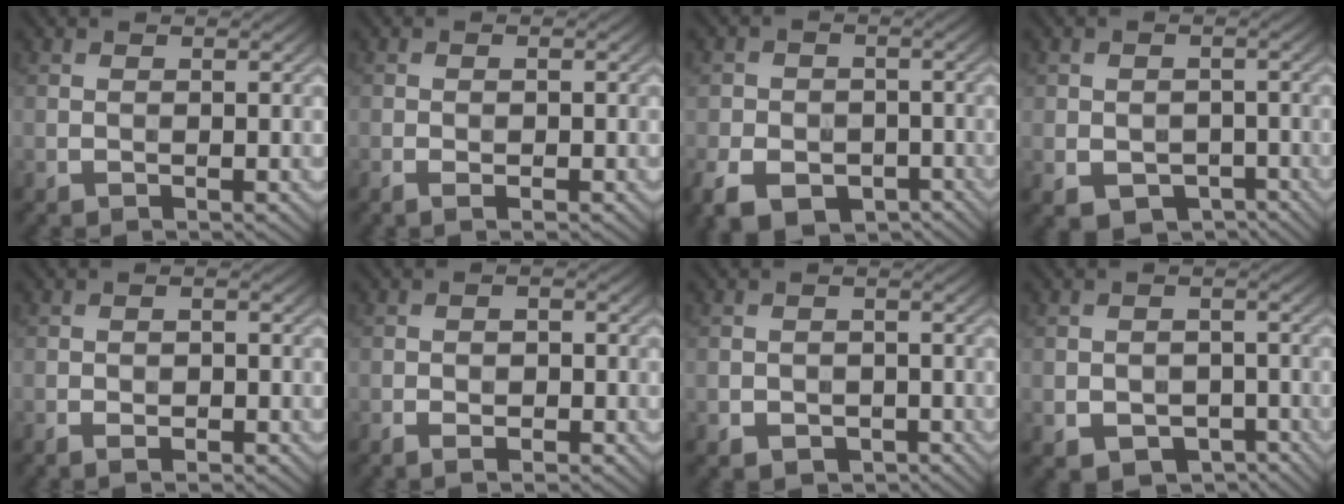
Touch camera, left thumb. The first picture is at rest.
{"total": 1.6, "force": [-0.7, 0.3, 1.4], "torque": [-0.027, 0.001, -0.013]}
{"total": 8.6, "force": [-4.3, 6.4, 3.7], "torque": [-0.076, -0.025, -0.079]}
{"total": 4.7, "force": [-1.7, 3.8, 2.2], "torque": [-0.043, -0.014, -0.021]}
{"total": 2.3, "force": [-1.2, 0.9, 1.8], "torque": [-0.028, 0.002, -0.022]}
{"total": 2.6, "force": [-1.2, 1.1, 1.9], "torque": [-0.030, 0.002, -0.023]}
{"total": 2.5, "force": [-1.4, 1.8, 1.0], "torque": [-0.016, -0.007, -0.024]}
{"total": 5.0, "force": [-2.5, 3.4, 2.6], "torque": [-0.044, -0.010, -0.033]}